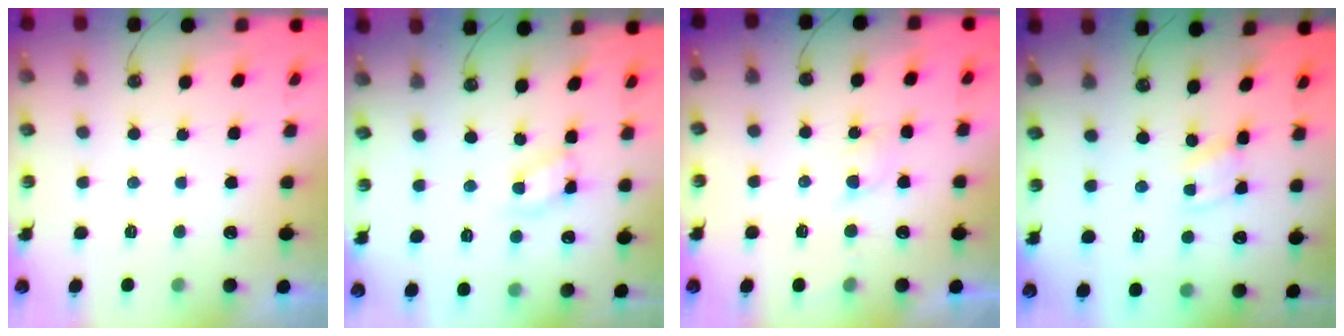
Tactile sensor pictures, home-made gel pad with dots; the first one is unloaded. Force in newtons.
{"total": 8.2, "press": 8.2, "slide": 0.5}
{"total": 3.4, "press": 3.4, "slide": 0.5}
{"total": 1.3, "press": 1.3, "slide": 0.0}